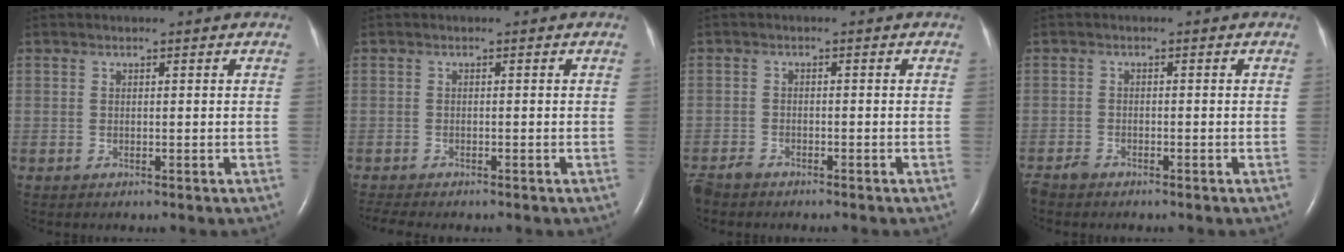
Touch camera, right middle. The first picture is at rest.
{"total": 4.3, "force": [-3.7, 0.7, 2.0], "torque": [-0.031, -0.008, -0.053]}
{"total": 3.0, "force": [-2.7, 0.9, 0.8], "torque": [-0.019, -0.007, -0.049]}
{"total": 1.8, "force": [-1.7, 0.5, 0.4], "torque": [-0.014, -0.004, -0.027]}